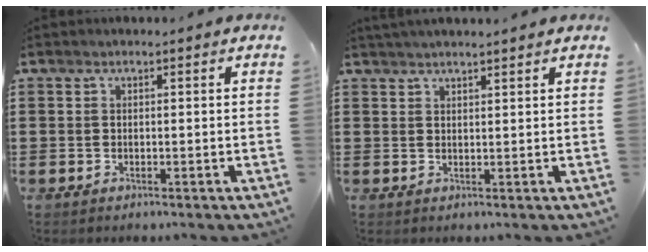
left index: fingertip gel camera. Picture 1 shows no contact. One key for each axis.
{"total": 1.6, "fx": 1.5, "fy": -0.1, "fz": 0.4, "tx": -0.010, "ty": 0.001, "tz": 0.030}